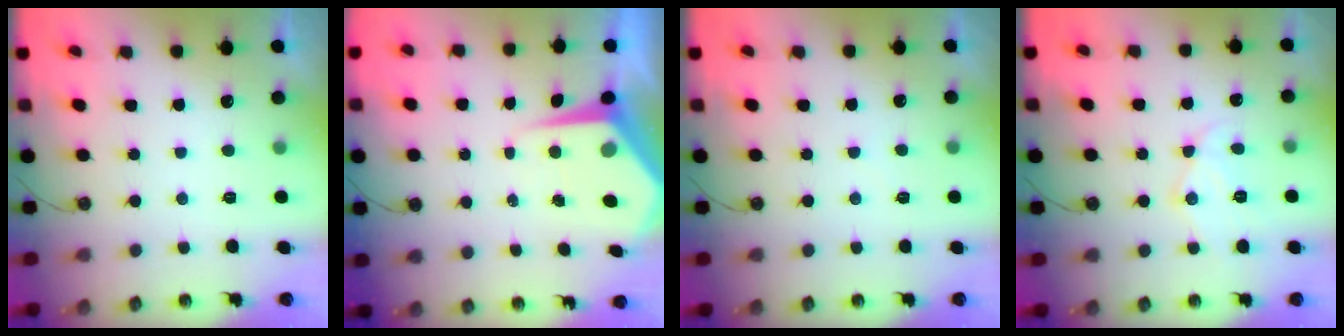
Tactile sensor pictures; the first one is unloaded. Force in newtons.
{"total": 7.2, "press": 7.2, "slide": 0.3}
{"total": 1.7, "press": 1.6, "slide": 0.4}
{"total": 10.9, "press": 10.8, "slide": 0.7}